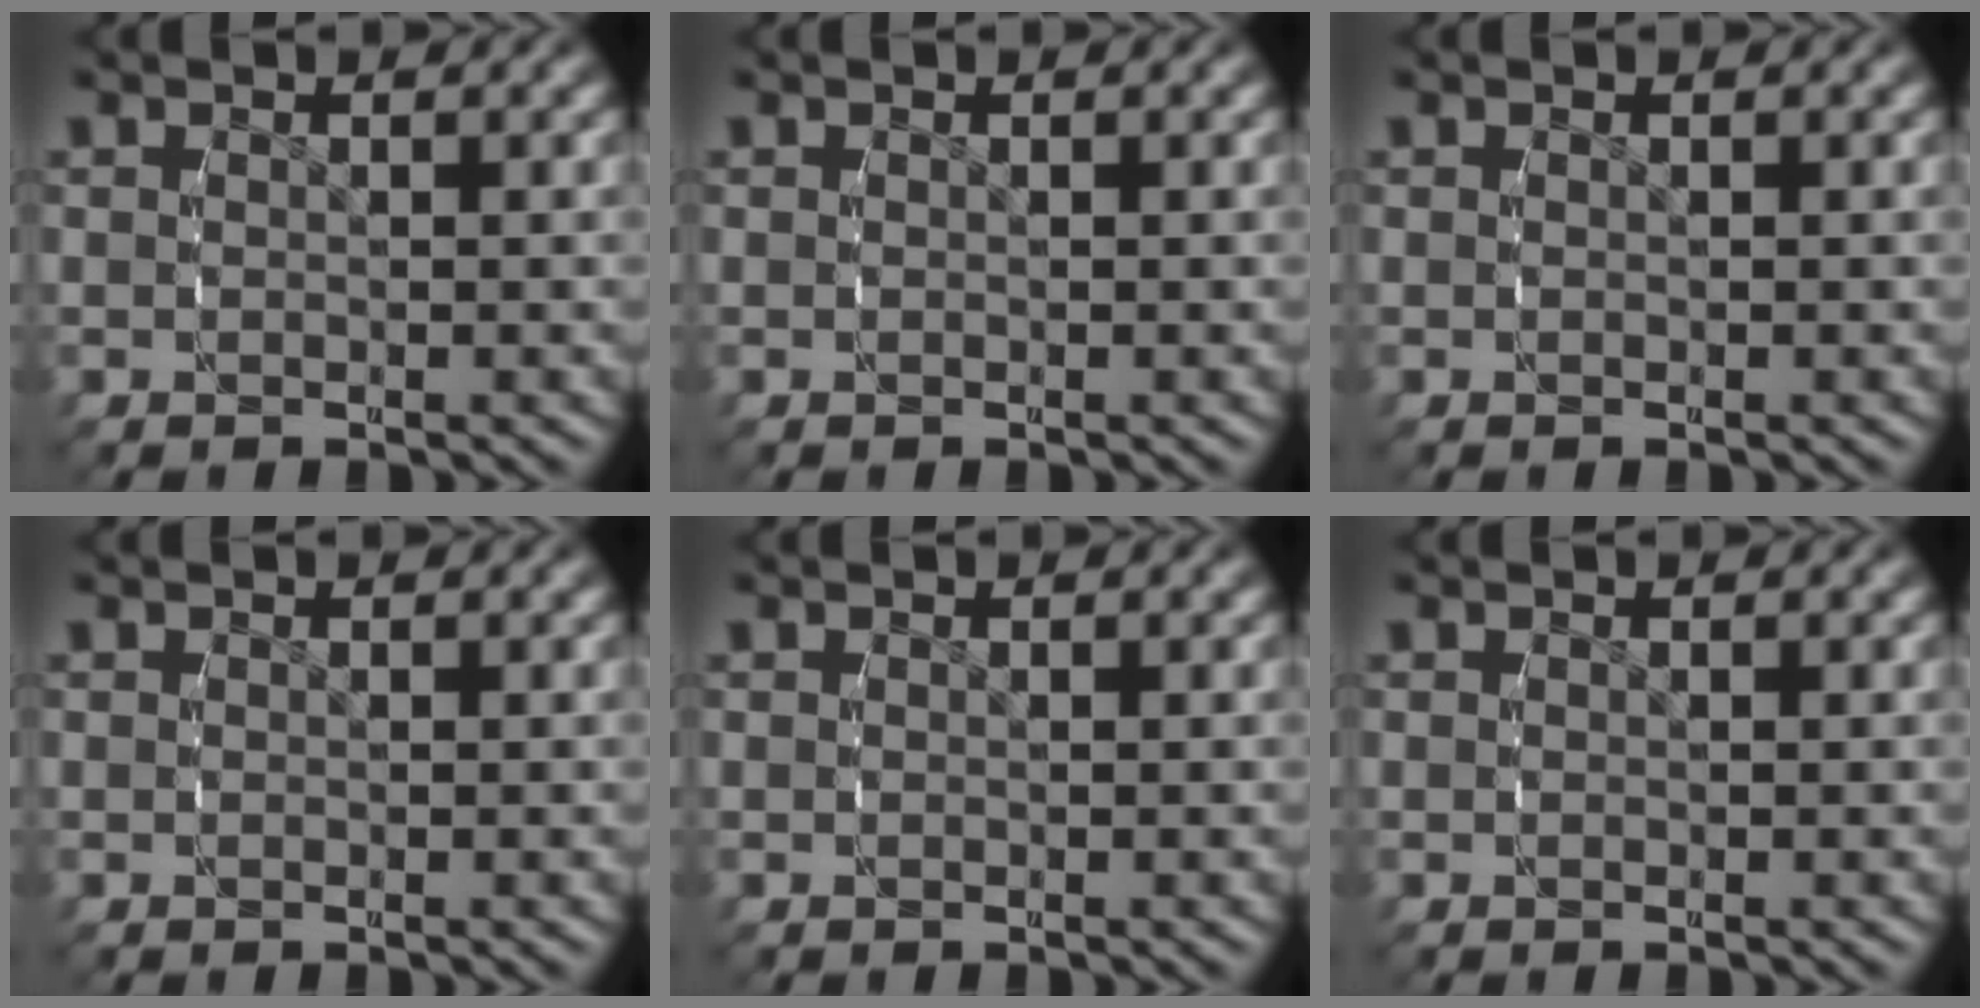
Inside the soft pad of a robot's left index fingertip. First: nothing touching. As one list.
[{"total": 0.0}, {"total": 0.0}, {"total": 0.0}, {"total": 0.0}, {"total": 0.0}]